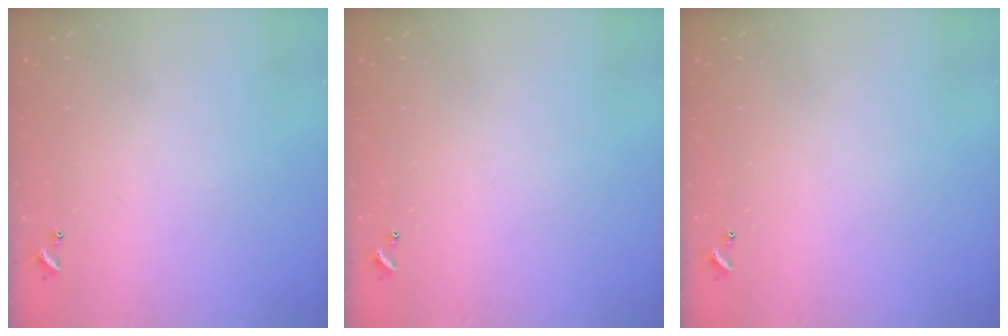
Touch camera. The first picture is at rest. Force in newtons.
{"total": 0.0}
{"total": 0.0}